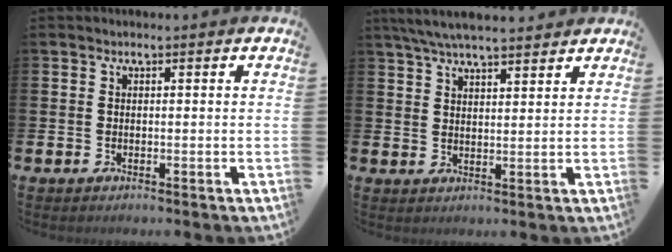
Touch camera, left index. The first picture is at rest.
{"total": 5.7, "force": [5.3, 0.9, 1.9], "torque": [-0.052, -0.012, 0.098]}